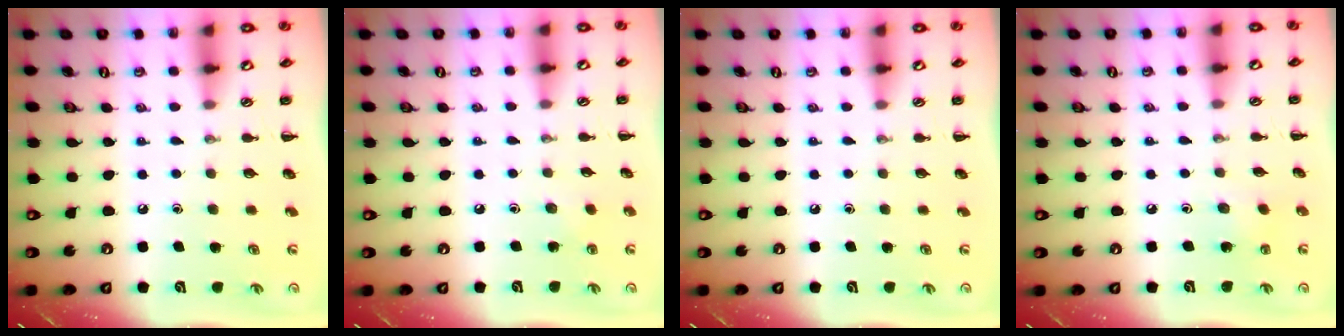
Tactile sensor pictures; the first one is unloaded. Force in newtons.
{"total": 3.2, "press": 3.0, "slide": 1.0}
{"total": 0.0}
{"total": 1.5, "press": 1.4, "slide": 0.6}